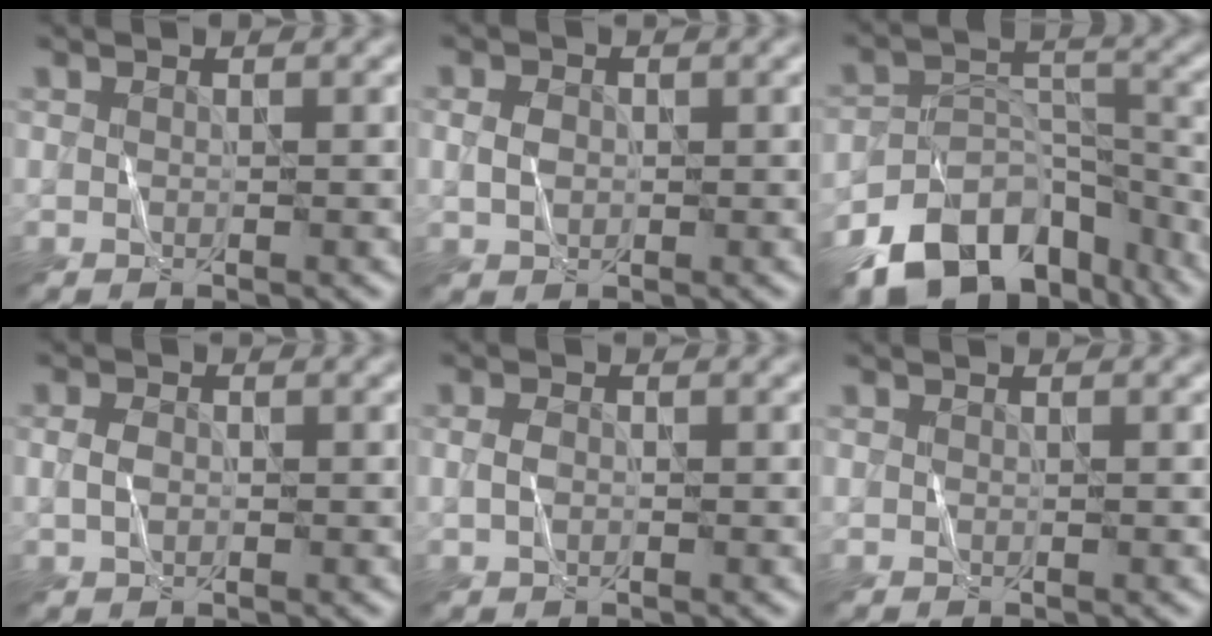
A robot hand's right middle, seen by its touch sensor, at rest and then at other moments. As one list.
[{"total": 1.7, "force": [0.3, 1.3, 1.0], "torque": [-0.021, 0.002, 0.003]}, {"total": 12.8, "force": [-9.1, 7.2, 5.3], "torque": [-0.092, 0.002, -0.143]}, {"total": 1.5, "force": [0.1, 1.1, 1.0], "torque": [-0.022, 0.002, 0.000]}, {"total": 1.1, "force": [0.1, 0.8, 0.8], "torque": [-0.019, 0.002, -0.002]}, {"total": 0.0}]